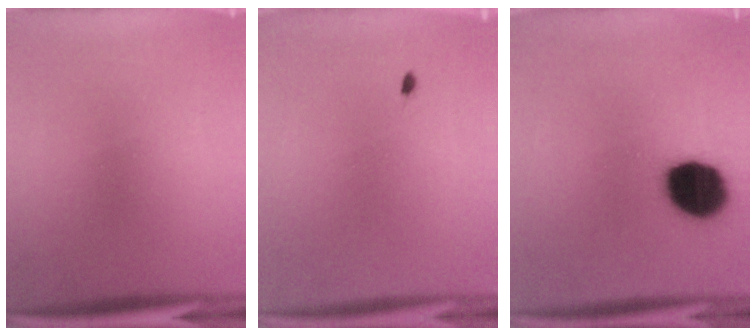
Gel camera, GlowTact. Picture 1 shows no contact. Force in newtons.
{"total": 0.5}
{"total": 16.8}